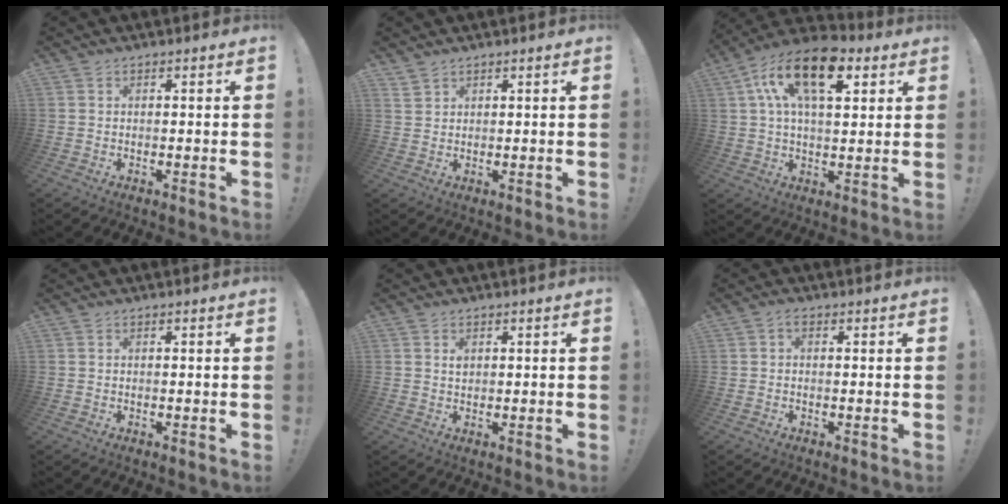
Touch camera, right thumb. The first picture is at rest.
{"total": 2.2, "force": [2.0, 0.8, 0.4], "torque": [-0.005, -0.015, 0.040]}
{"total": 16.8, "force": [7.0, 8.5, 12.6], "torque": [-0.207, -0.006, 0.124]}
{"total": 0.0}
{"total": 1.2, "force": [0.7, 0.8, 0.6], "torque": [-0.003, -0.003, 0.012]}
{"total": 1.0, "force": [0.0, 0.5, 0.9], "torque": [-0.019, 0.003, -0.001]}